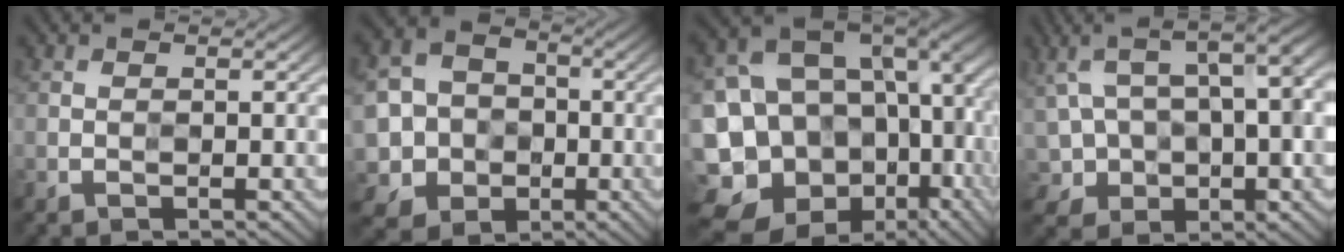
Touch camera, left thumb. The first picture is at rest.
{"total": 9.3, "force": [-2.2, 8.5, 3.2], "torque": [-0.086, -0.022, -0.067]}
{"total": 18.9, "force": [-4.0, 14.2, 11.8], "torque": [-0.268, -0.042, -0.004]}
{"total": 13.0, "force": [1.2, 7.5, 10.5], "torque": [-0.210, -0.011, 0.045]}